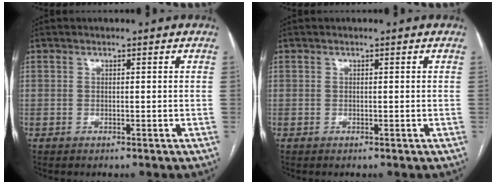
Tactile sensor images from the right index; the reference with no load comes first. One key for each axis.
{"total": 0.0}